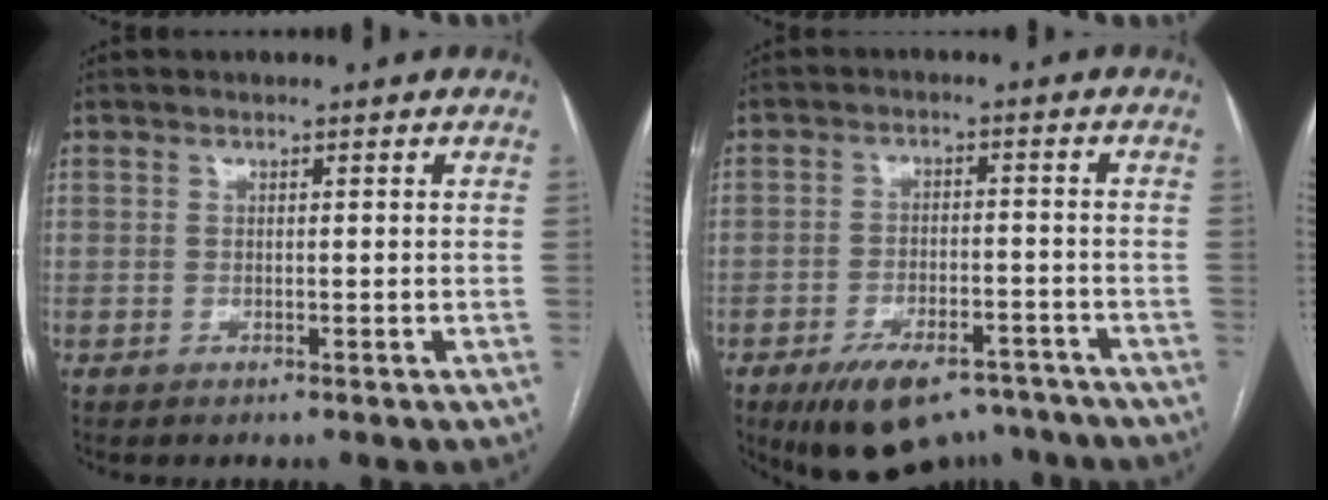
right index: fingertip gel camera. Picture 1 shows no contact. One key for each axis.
{"total": 11.8, "fx": -8.9, "fy": 5.2, "fz": 5.8, "tx": -0.087, "ty": 0.009, "tz": -0.137}